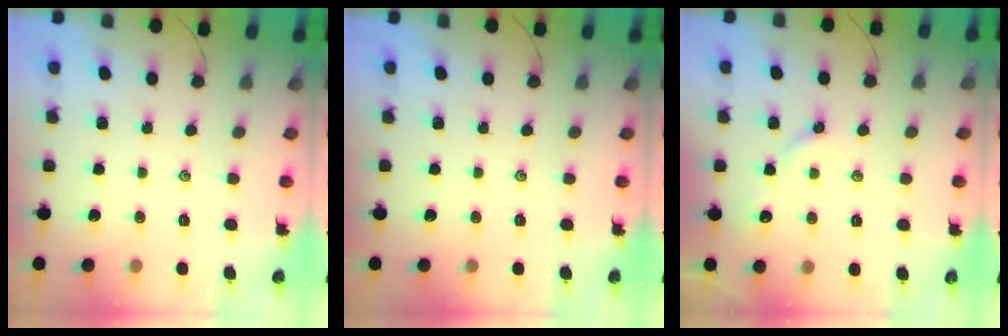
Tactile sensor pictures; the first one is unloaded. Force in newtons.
{"total": 0.0}
{"total": 5.5, "press": 5.4, "slide": 0.6}